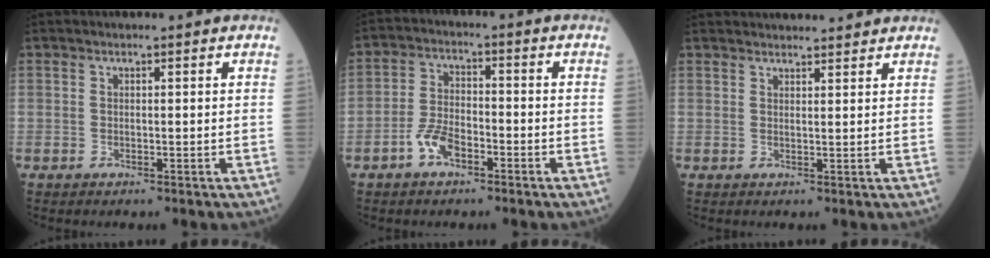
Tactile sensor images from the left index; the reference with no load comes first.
{"total": 5.4, "force": [-3.0, 2.6, 3.7], "torque": [-0.082, 0.005, -0.057]}
{"total": 9.5, "force": [9.1, 1.6, 2.4], "torque": [-0.021, 0.027, 0.114]}